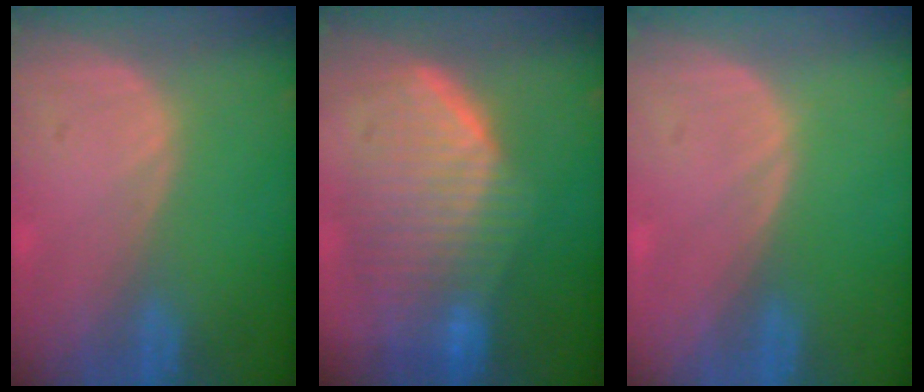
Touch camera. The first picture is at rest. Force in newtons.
{"total": 10.1, "press": 9.0, "slide": 4.6}
{"total": 0.0}